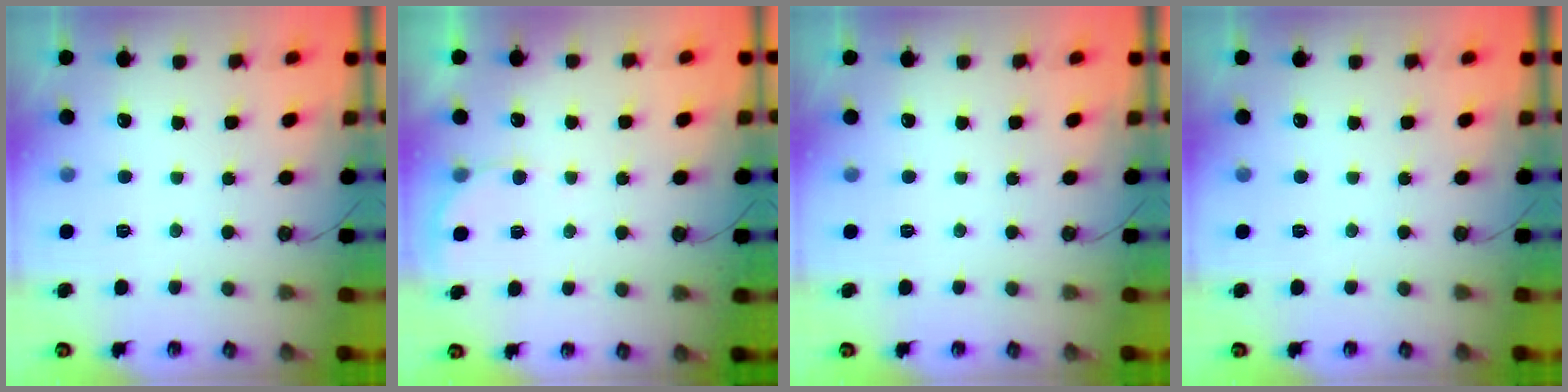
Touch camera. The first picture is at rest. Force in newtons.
{"total": 3.7, "press": 3.6, "slide": 0.2}
{"total": 0.0}
{"total": 0.0}